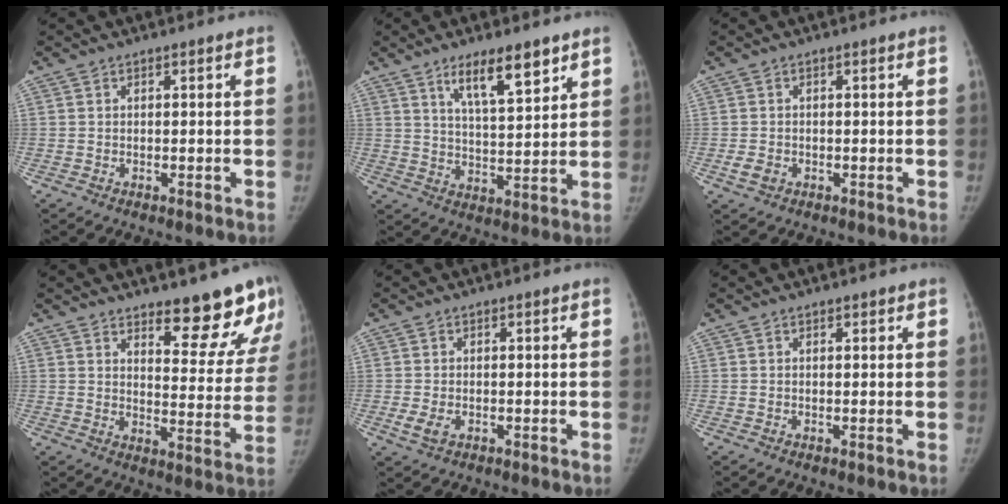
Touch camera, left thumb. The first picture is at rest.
{"total": 10.1, "force": [6.4, 2.8, 7.3], "torque": [-0.105, -0.040, 0.113]}
{"total": 2.5, "force": [-1.0, 1.9, 1.2], "torque": [-0.021, 0.000, -0.013]}
{"total": 13.3, "force": [10.3, 4.1, 7.3], "torque": [-0.039, -0.082, 0.137]}
{"total": 2.8, "force": [-0.9, 1.8, 1.9], "torque": [-0.041, -0.004, -0.013]}
{"total": 0.6, "force": [0.5, 0.3, 0.3], "torque": [-0.002, -0.002, 0.005]}